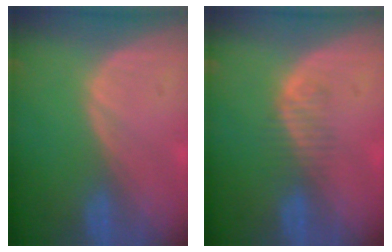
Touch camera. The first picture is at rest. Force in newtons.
{"total": 2.2, "press": 2.0, "slide": 0.9}